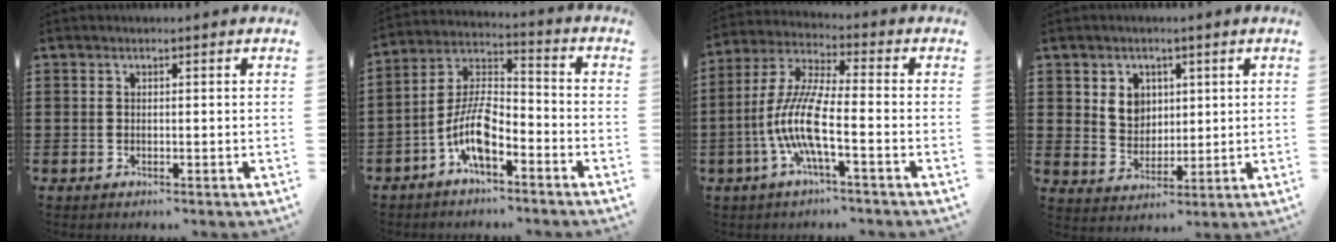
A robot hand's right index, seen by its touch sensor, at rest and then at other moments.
{"total": 9.2, "force": [-4.8, 3.7, 6.9], "torque": [-0.162, -0.001, -0.095]}
{"total": 9.5, "force": [-3.4, 1.7, 8.7], "torque": [-0.208, -0.018, -0.076]}
{"total": 5.1, "force": [1.9, 4.3, 1.8], "torque": [-0.046, 0.011, 0.033]}